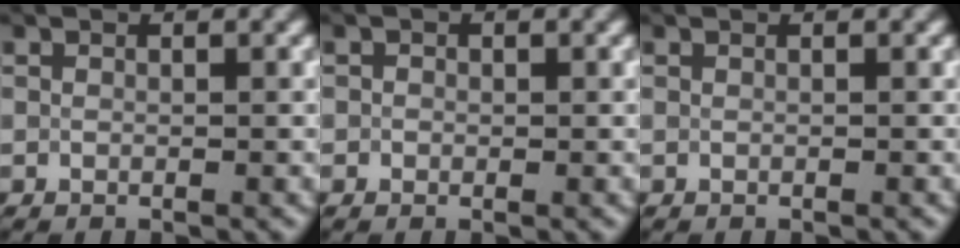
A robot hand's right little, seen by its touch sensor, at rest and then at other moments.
{"total": 0.8, "force": [0.1, 0.8, 0.2], "torque": [0.002, -0.004, -0.003]}
{"total": 0.0}